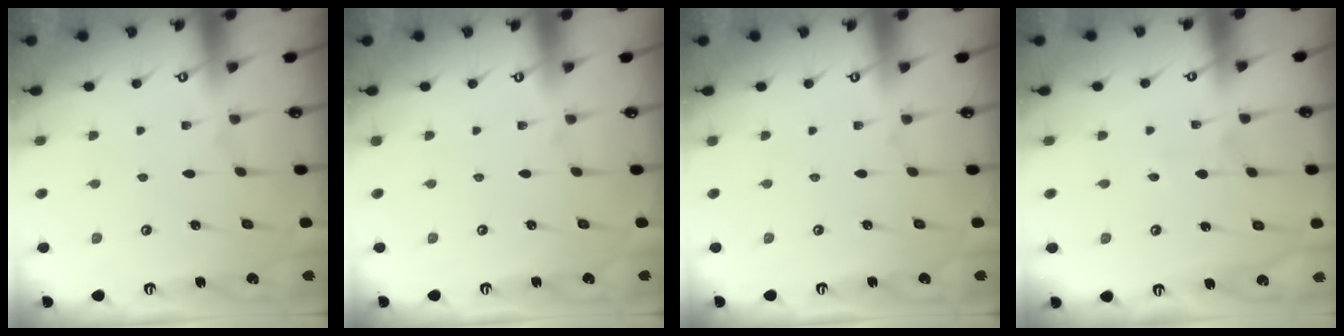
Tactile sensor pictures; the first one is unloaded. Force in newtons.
{"total": 0.0}
{"total": 0.0}
{"total": 2.8, "press": 2.8, "slide": 0.3}